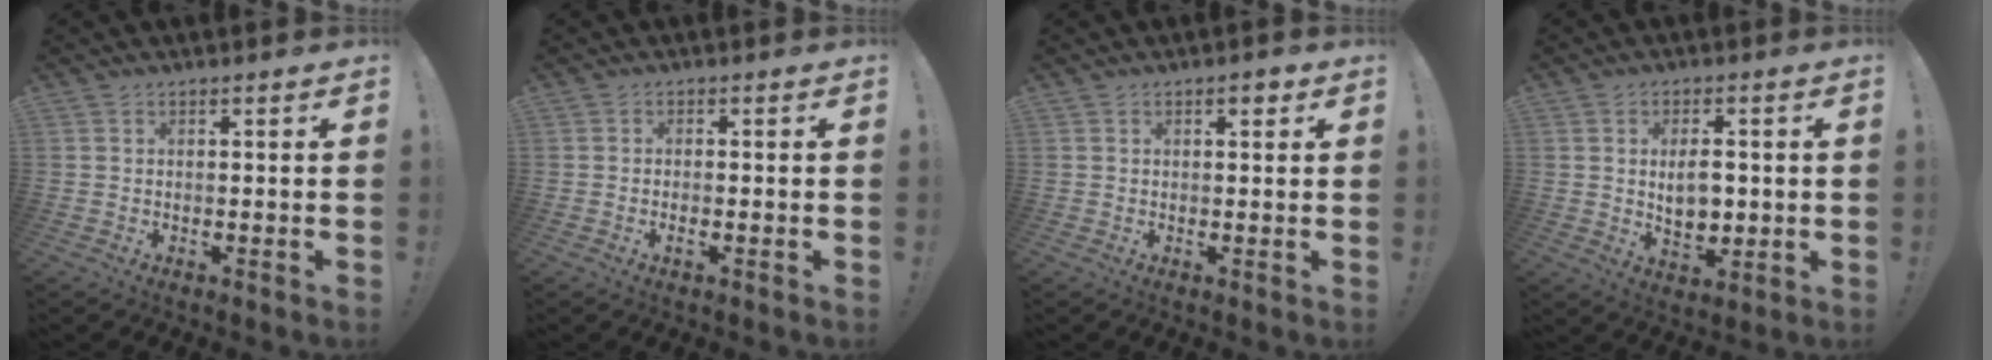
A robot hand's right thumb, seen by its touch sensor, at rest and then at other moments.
{"total": 1.2, "force": [-0.8, 0.3, 0.8], "torque": [-0.011, -0.001, -0.013]}
{"total": 2.4, "force": [1.3, 1.0, 1.7], "torque": [-0.015, -0.004, 0.018]}
{"total": 7.6, "force": [0.5, 4.9, 5.7], "torque": [-0.079, -0.002, 0.009]}